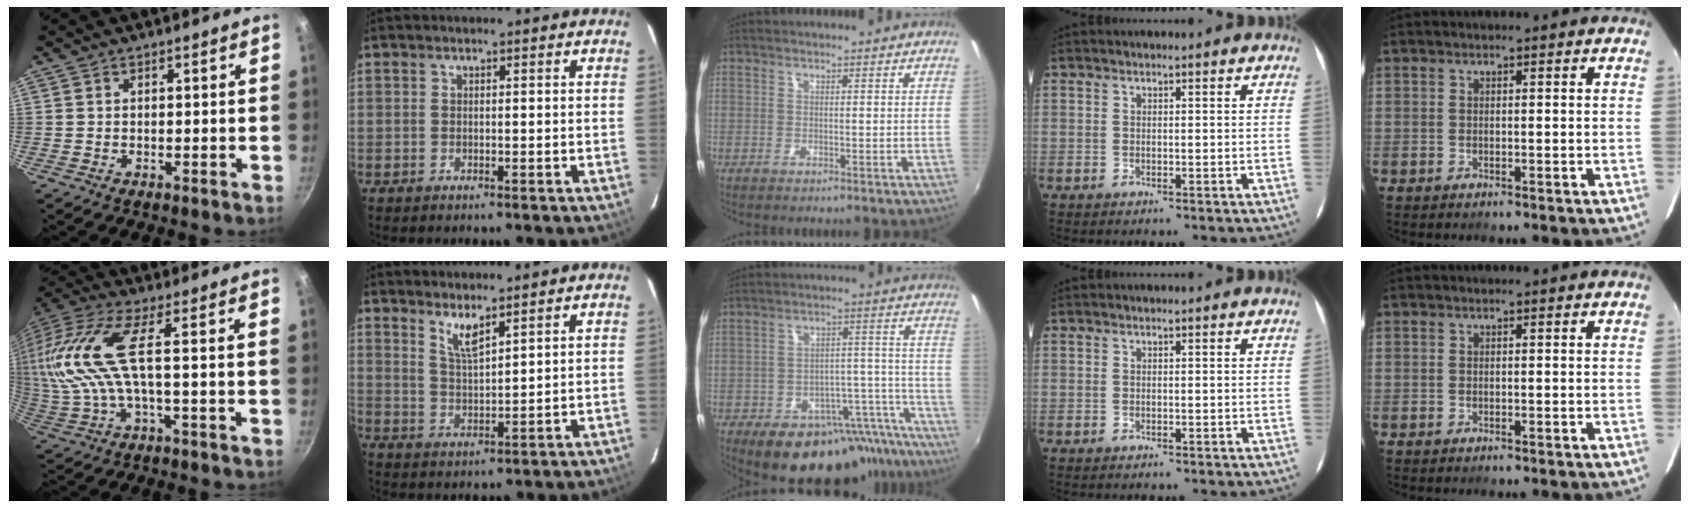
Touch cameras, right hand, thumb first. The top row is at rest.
{"thumb": {"total": 14.9, "force": [1.2, 4.4, 14.2], "torque": [-0.308, 0.009, 0.027]}, "index": {"total": 4.5, "force": [3.4, 0.6, 2.9], "torque": [-0.055, -0.005, 0.066]}, "middle": {"total": 20.0, "force": [-16.8, 8.9, 6.1], "torque": [-0.089, 0.052, -0.209]}}